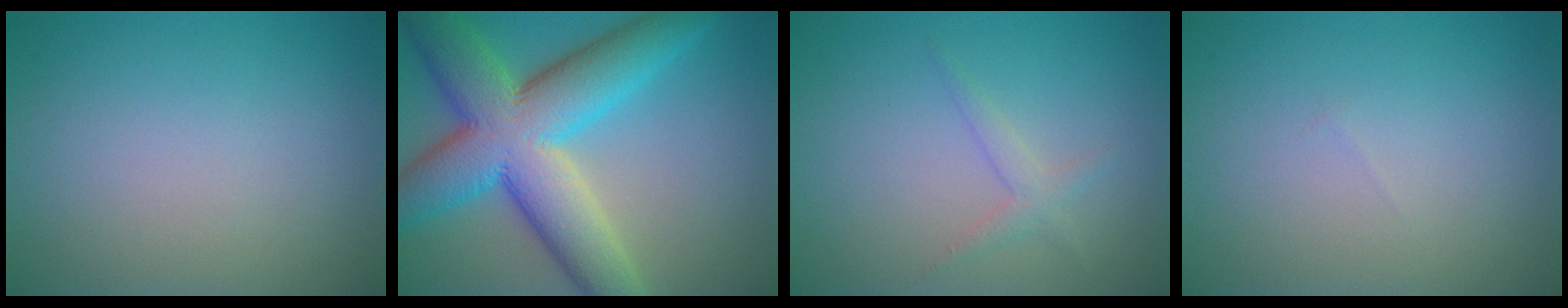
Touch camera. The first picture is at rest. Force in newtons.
{"total": 12.7, "press": 12.7, "slide": 0.6}
{"total": 1.4, "press": 1.4, "slide": 0.1}
{"total": 0.0}